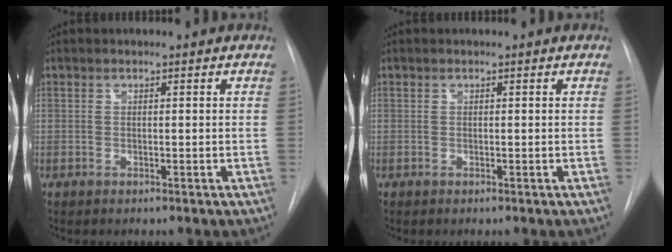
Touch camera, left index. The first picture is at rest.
{"total": 0.0}